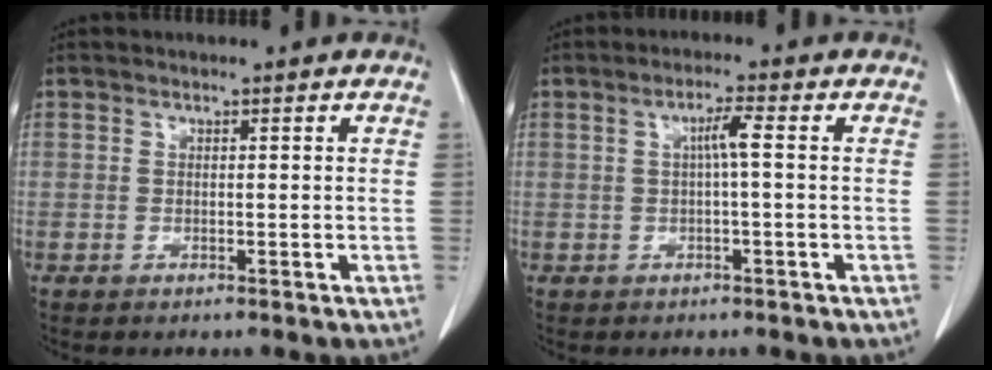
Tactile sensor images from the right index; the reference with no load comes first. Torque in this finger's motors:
{"motor_torque": [0.41, -0.12, 0.20, 0.06]}